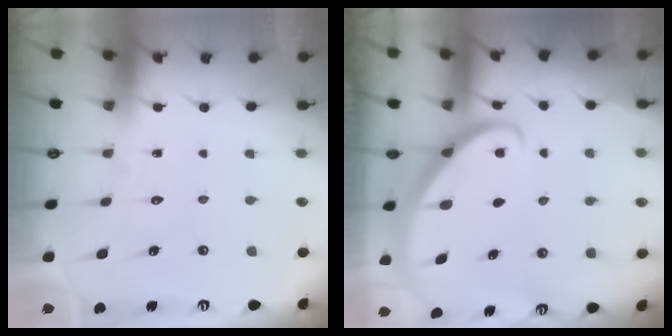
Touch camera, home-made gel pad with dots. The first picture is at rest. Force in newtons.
{"total": 2.8, "press": 2.8, "slide": 0.2}